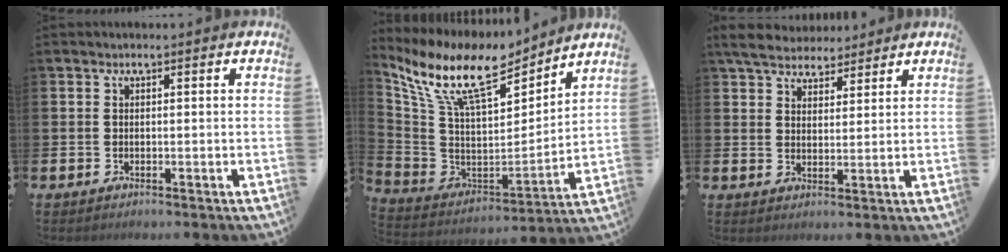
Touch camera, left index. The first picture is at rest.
{"total": 11.7, "force": [9.6, 3.5, 5.7], "torque": [-0.157, -0.061, 0.170]}
{"total": 5.3, "force": [4.9, 1.7, 1.0], "torque": [-0.041, -0.015, 0.090]}